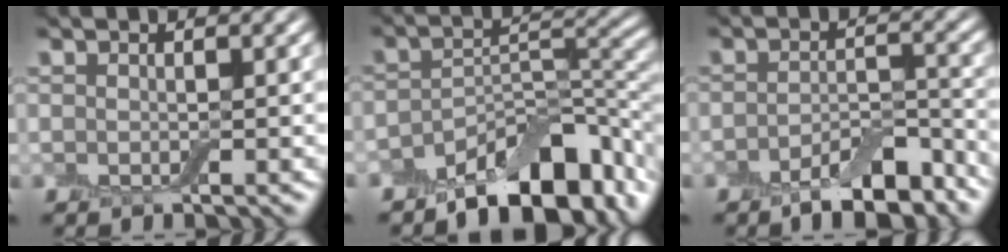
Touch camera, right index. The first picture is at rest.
{"total": 9.8, "force": [-6.0, 4.3, 6.4], "torque": [-0.086, 0.002, -0.102]}
{"total": 5.8, "force": [-4.1, 2.0, 3.6], "torque": [-0.051, 0.005, -0.067]}